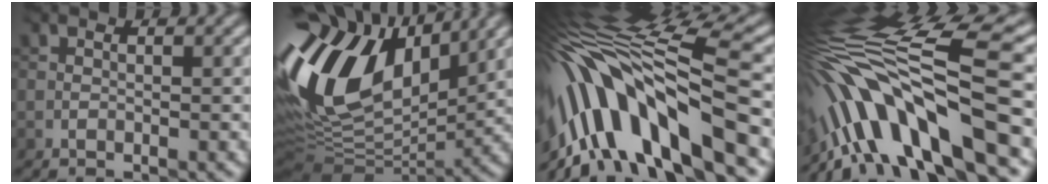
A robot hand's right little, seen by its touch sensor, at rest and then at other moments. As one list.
[{"total": 14.1, "force": [5.0, 8.5, 10.1], "torque": [-0.215, 0.023, 0.086]}, {"total": 14.1, "force": [-3.4, 4.3, 13.0], "torque": [-0.225, 0.019, -0.046]}, {"total": 13.0, "force": [-5.2, 3.7, 11.3], "torque": [-0.194, 0.024, -0.072]}]